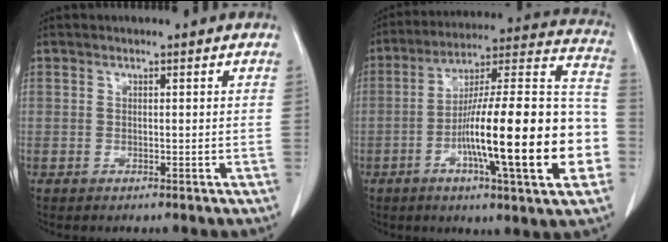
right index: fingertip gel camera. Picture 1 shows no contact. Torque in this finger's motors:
{"motor_torque": [1.44, -0.70, 1.05, 0.21]}